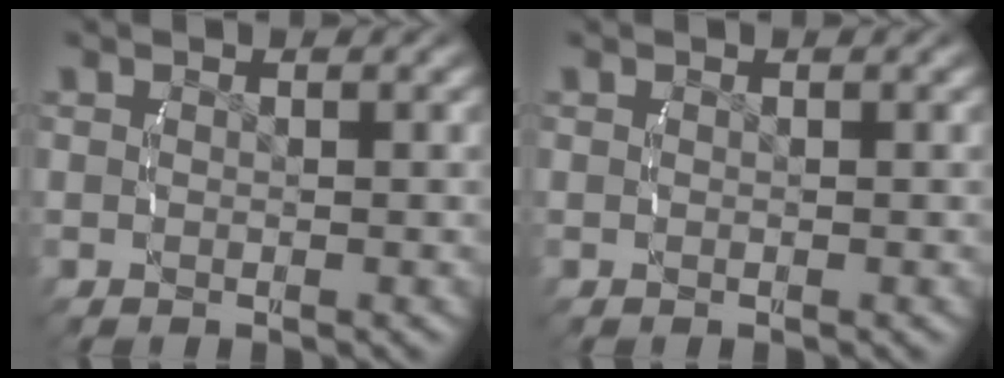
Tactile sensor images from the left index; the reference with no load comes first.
{"total": 0.0}